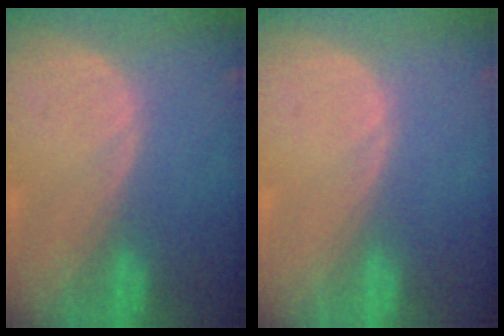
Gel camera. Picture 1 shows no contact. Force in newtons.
{"total": 0.0}